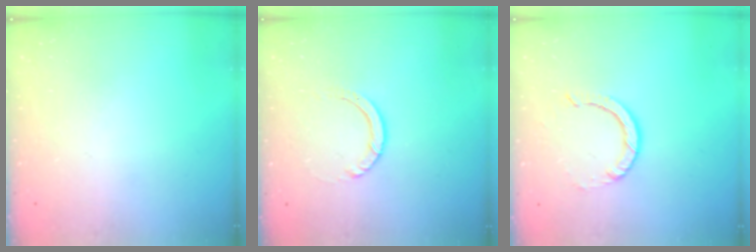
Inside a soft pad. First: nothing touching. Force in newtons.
{"total": 3.5, "press": 3.5, "slide": 0.2}
{"total": 2.9, "press": 2.9, "slide": 0.2}